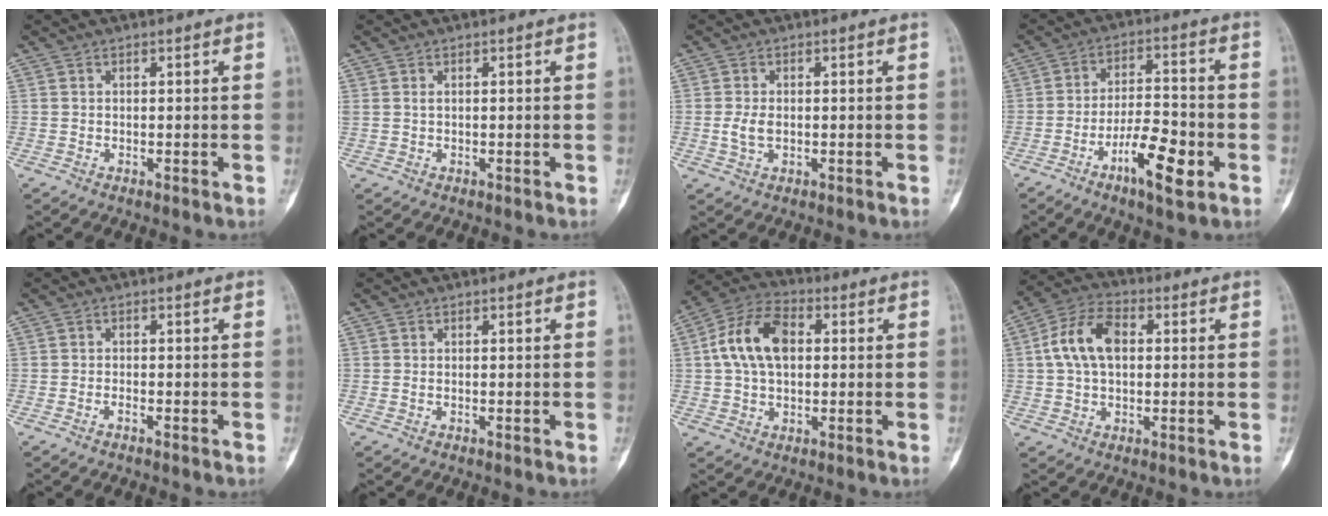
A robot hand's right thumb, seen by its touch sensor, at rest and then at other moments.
{"total": 0.7, "force": [0.4, 0.3, 0.5], "torque": [-0.013, 0.004, 0.011]}
{"total": 3.1, "force": [-0.2, 1.9, 2.4], "torque": [-0.054, -0.001, -0.004]}
{"total": 11.1, "force": [-4.8, 3.5, 9.4], "torque": [-0.156, 0.024, -0.079]}
{"total": 0.8, "force": [-0.6, 0.2, 0.4], "torque": [-0.012, 0.006, -0.010]}
{"total": 0.0}
{"total": 12.3, "force": [1.7, 7.8, 9.3], "torque": [-0.170, 0.025, 0.024]}
{"total": 10.4, "force": [1.4, 6.6, 7.9], "torque": [-0.152, 0.024, 0.022]}